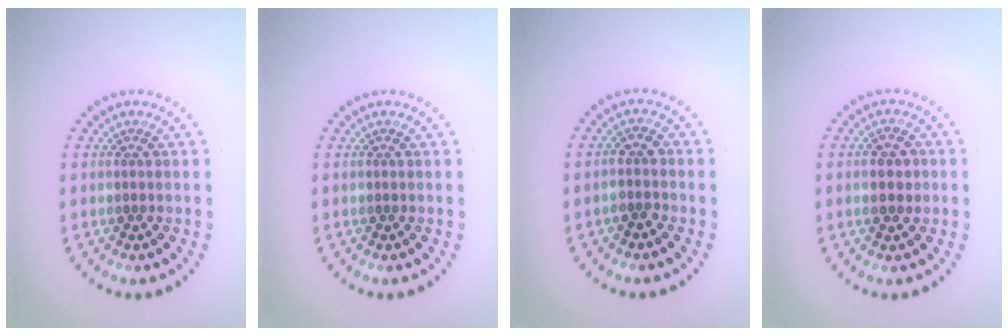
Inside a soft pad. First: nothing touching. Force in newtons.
{"total": 0.0}
{"total": 1.7, "press": 1.5, "slide": 0.8}
{"total": 1.9, "press": 1.9, "slide": 0.1}